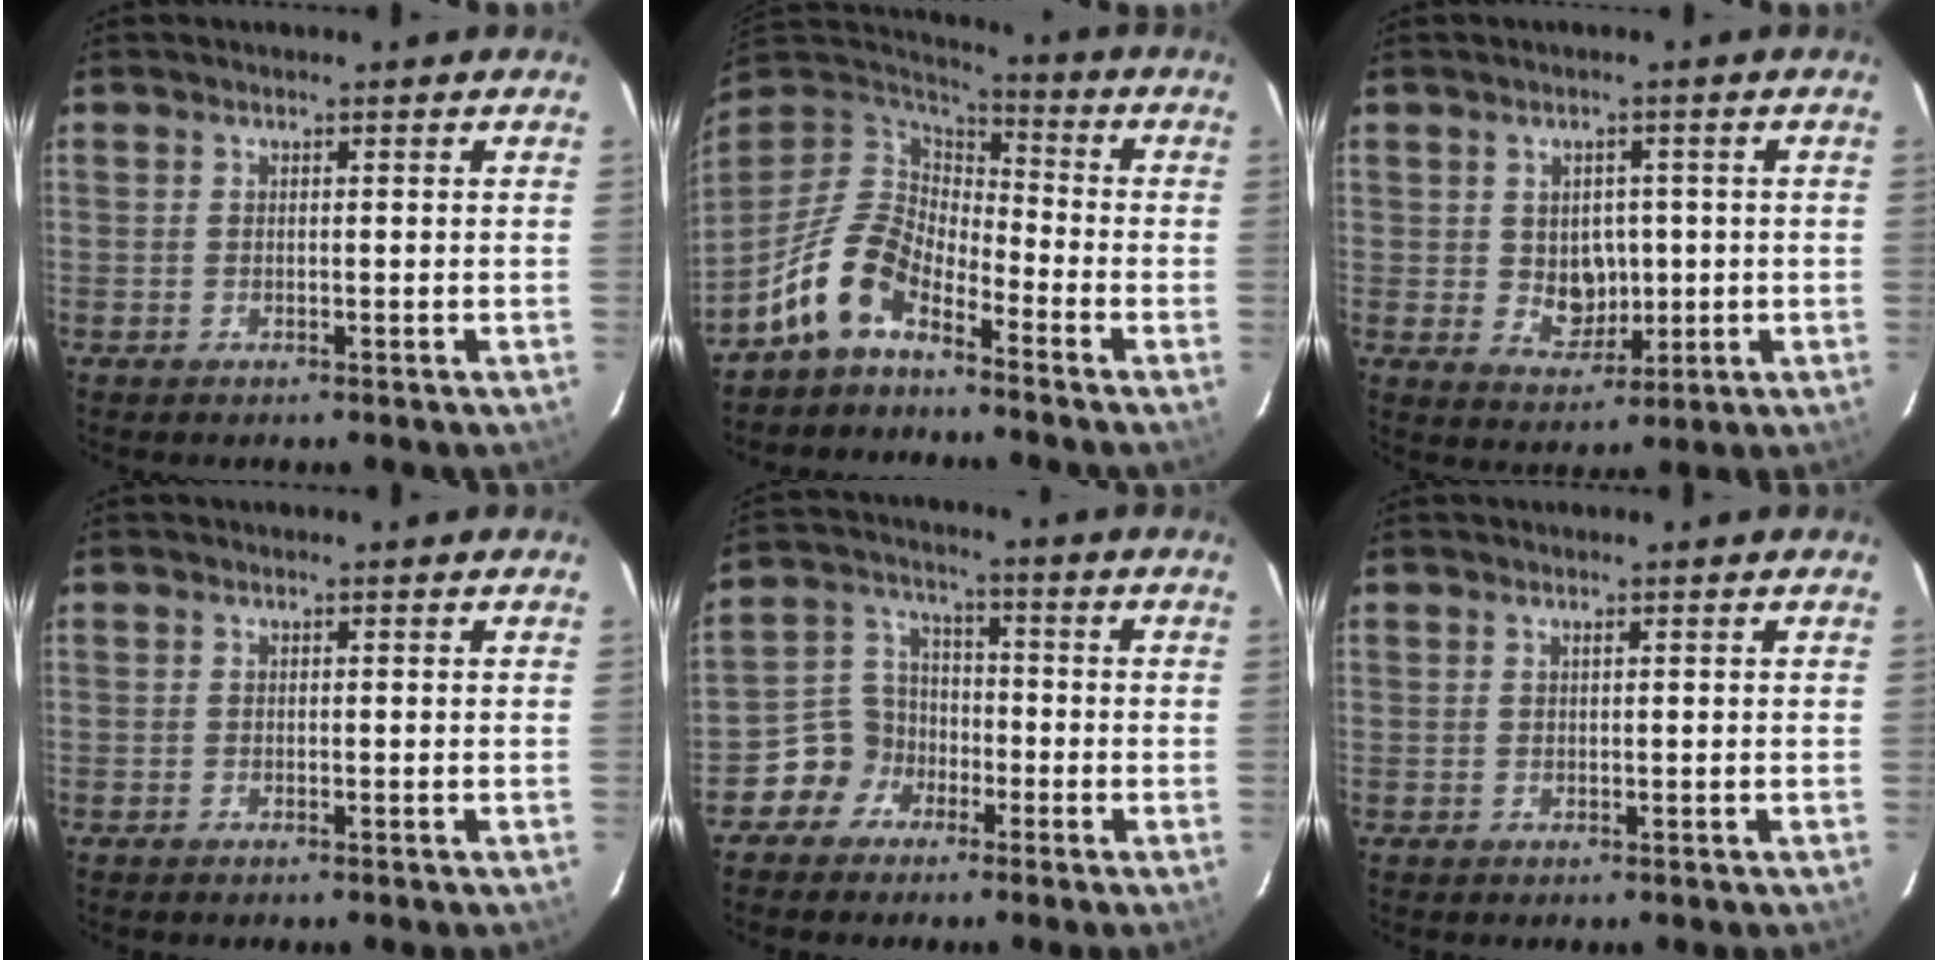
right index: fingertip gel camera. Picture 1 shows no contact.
{"total": 11.4, "force": [-7.4, 5.4, 6.7], "torque": [-0.138, 0.014, -0.152]}
{"total": 5.9, "force": [0.1, 5.1, 3.0], "torque": [-0.055, 0.001, 0.016]}
{"total": 0.0}
{"total": 7.1, "force": [-3.9, 5.8, 0.6], "torque": [-0.016, 0.038, -0.079]}
{"total": 0.0}